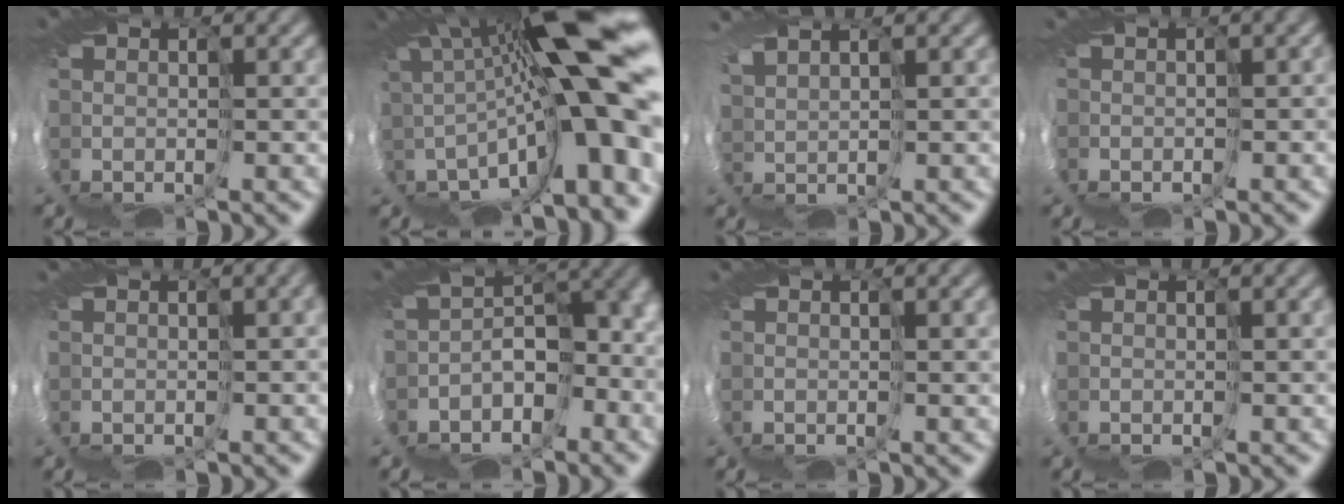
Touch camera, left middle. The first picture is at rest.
{"total": 16.0, "force": [1.5, 2.7, 15.7], "torque": [-0.227, -0.016, 0.027]}
{"total": 3.1, "force": [3.0, -0.4, -0.3], "torque": [-0.015, 0.015, 0.059]}
{"total": 2.1, "force": [-1.8, 0.7, 0.8], "torque": [-0.012, 0.002, -0.027]}
{"total": 0.7, "force": [-0.3, 0.1, 0.7], "torque": [-0.003, 0.000, -0.001]}
{"total": 5.7, "force": [-2.9, 3.0, 3.9], "torque": [-0.061, -0.005, -0.047]}
{"total": 0.8, "force": [0.4, -0.7, 0.1], "torque": [0.004, 0.005, 0.004]}
{"total": 0.7, "force": [0.1, -0.6, -0.3], "torque": [0.013, 0.002, 0.001]}